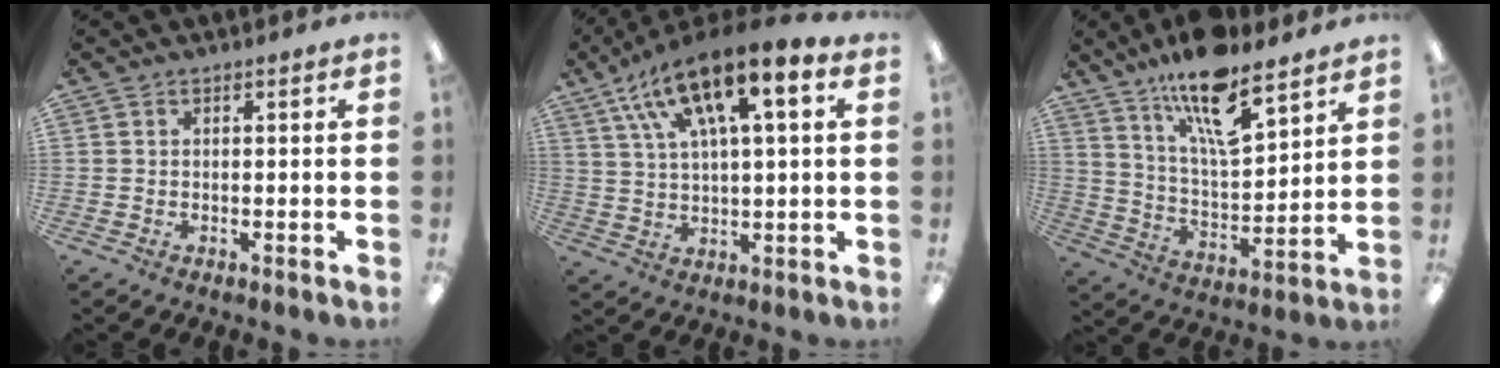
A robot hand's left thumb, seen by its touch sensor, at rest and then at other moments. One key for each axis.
{"total": 15.5, "fx": 8.6, "fy": 5.0, "fz": 11.9, "tx": -0.222, "ty": -0.031, "tz": 0.146}
{"total": 16.5, "fx": 12.1, "fy": 5.2, "fz": 9.9, "tx": -0.166, "ty": -0.067, "tz": 0.203}